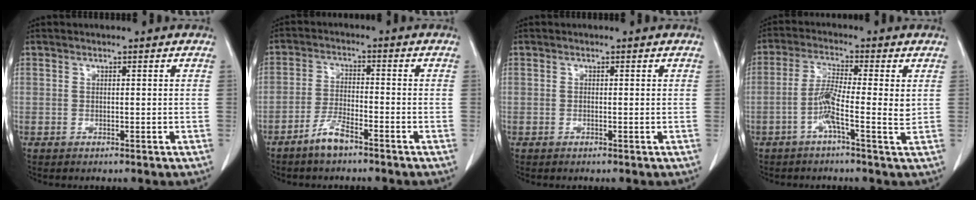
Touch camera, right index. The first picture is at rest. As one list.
[{"total": 4.6, "force": [-3.5, 0.8, 2.8], "torque": [-0.062, -0.002, -0.069]}, {"total": 0.0}, {"total": 6.3, "force": [-1.0, 0.1, 6.2], "torque": [-0.122, 0.007, -0.026]}]